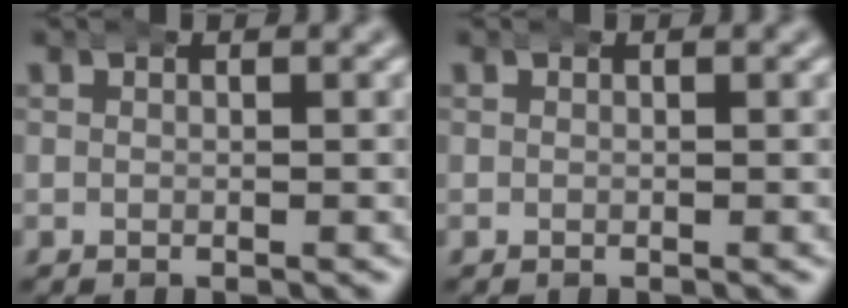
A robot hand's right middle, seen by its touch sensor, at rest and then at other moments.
{"total": 0.0}